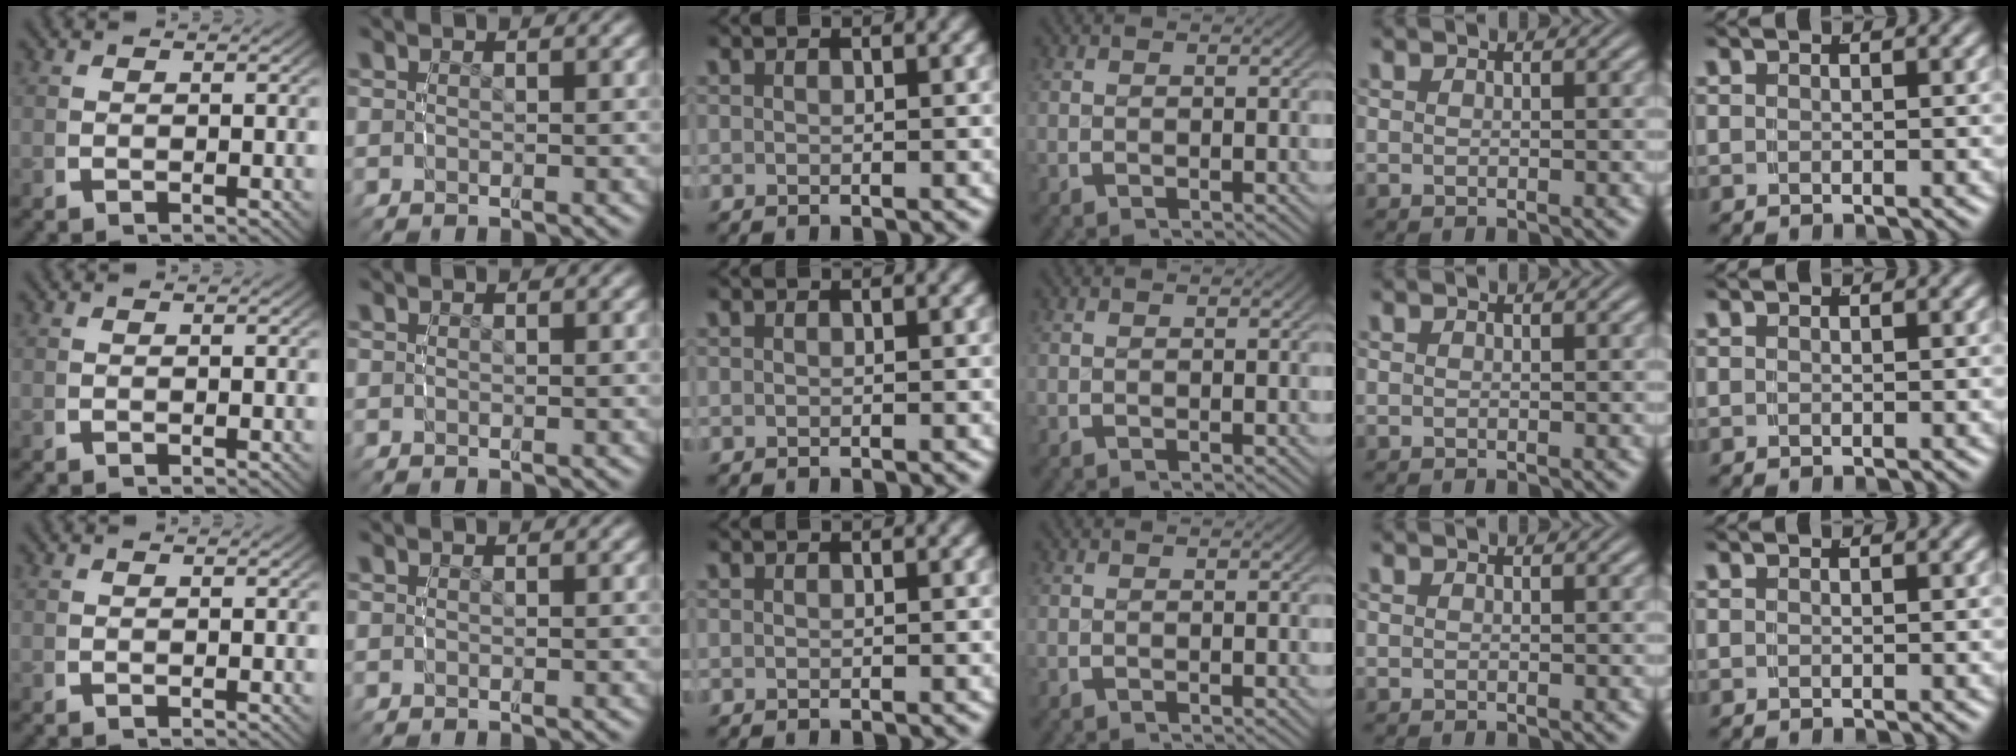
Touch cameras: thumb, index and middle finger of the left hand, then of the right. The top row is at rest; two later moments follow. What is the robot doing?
{"motion": "reach", "object": "coat"}